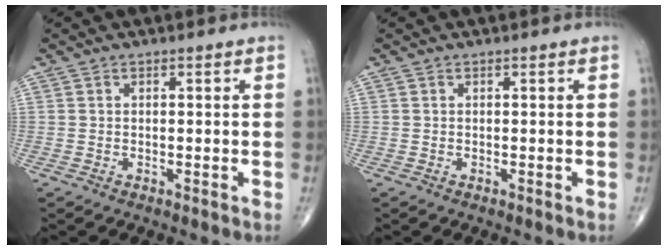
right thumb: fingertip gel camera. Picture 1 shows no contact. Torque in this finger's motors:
{"motor_torque": [-0.10, 0.19, 0.05, -0.19, -0.05]}